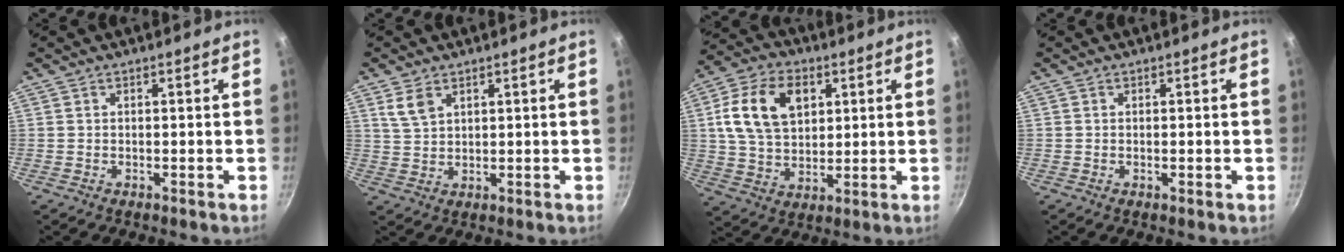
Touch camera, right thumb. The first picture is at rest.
{"total": 4.3, "force": [2.4, 2.5, 2.5], "torque": [-0.043, -0.008, 0.051]}
{"total": 14.7, "force": [4.1, 9.9, 10.0], "torque": [-0.166, 0.000, 0.070]}
{"total": 0.8, "force": [-0.1, 0.2, 0.7], "torque": [-0.013, 0.000, -0.003]}